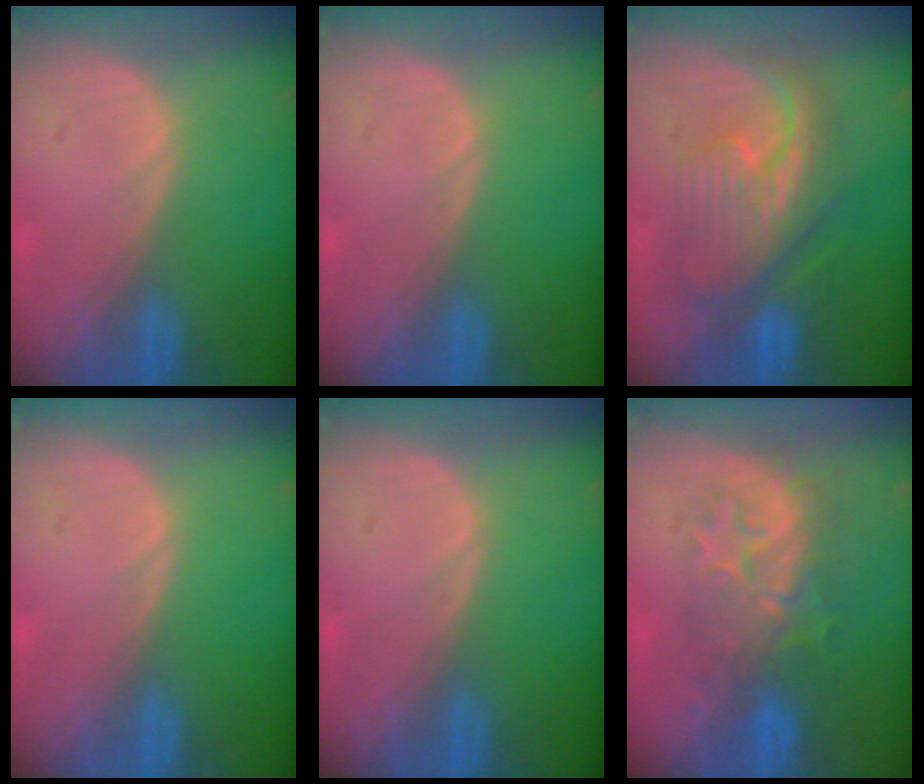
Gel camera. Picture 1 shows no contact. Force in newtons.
{"total": 0.0}
{"total": 9.1, "press": 9.0, "slide": 0.6}
{"total": 0.0}
{"total": 0.0}
{"total": 8.4, "press": 8.1, "slide": 2.0}